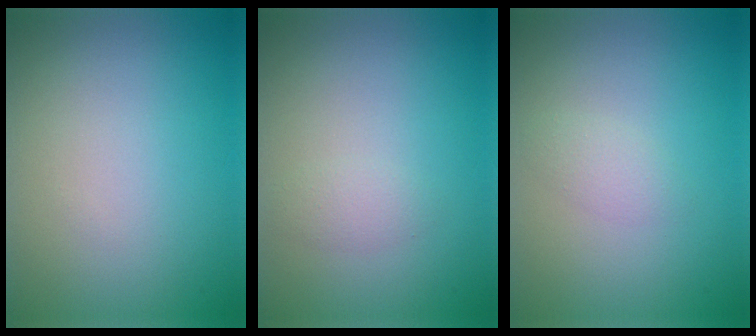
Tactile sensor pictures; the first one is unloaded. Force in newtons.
{"total": 1.1, "press": 1.1, "slide": 0.1}
{"total": 1.2, "press": 1.2, "slide": 0.1}